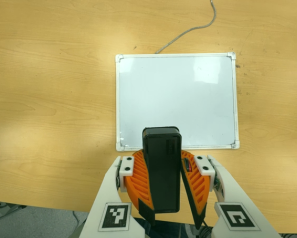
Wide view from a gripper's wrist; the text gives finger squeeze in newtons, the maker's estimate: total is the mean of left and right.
{"total": 13.0, "left": 12.3, "right": 13.7}